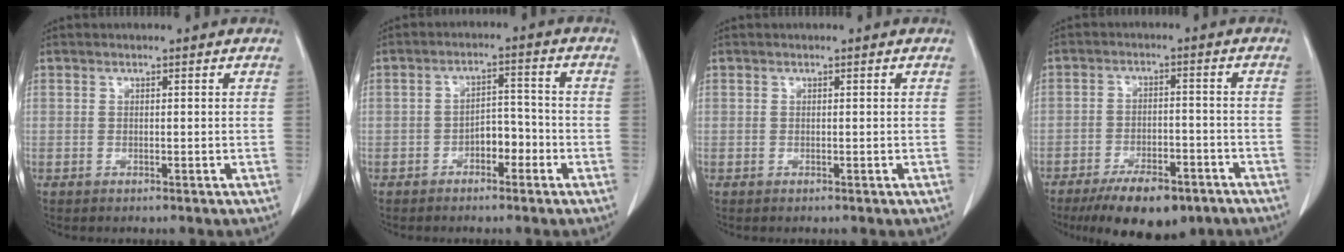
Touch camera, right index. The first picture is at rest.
{"total": 2.6, "force": [-1.1, 1.3, 2.0], "torque": [-0.026, 0.007, -0.018]}
{"total": 0.0}
{"total": 11.5, "force": [-8.3, 4.3, 6.8], "torque": [-0.102, -0.006, -0.129]}